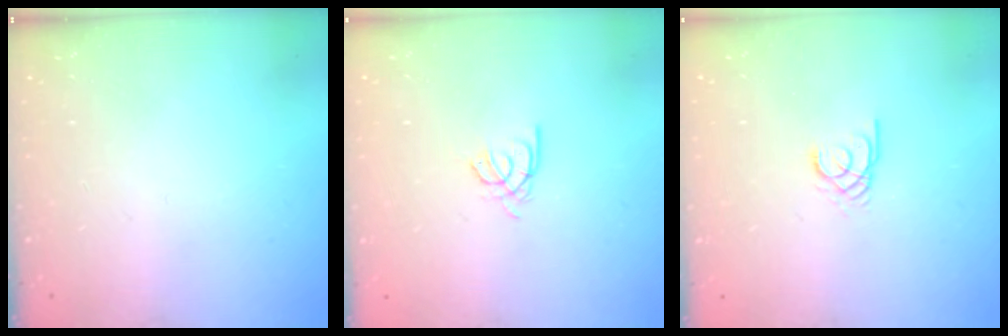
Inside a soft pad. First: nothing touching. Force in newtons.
{"total": 2.4, "press": 2.4, "slide": 0.4}
{"total": 1.8, "press": 1.8, "slide": 0.2}